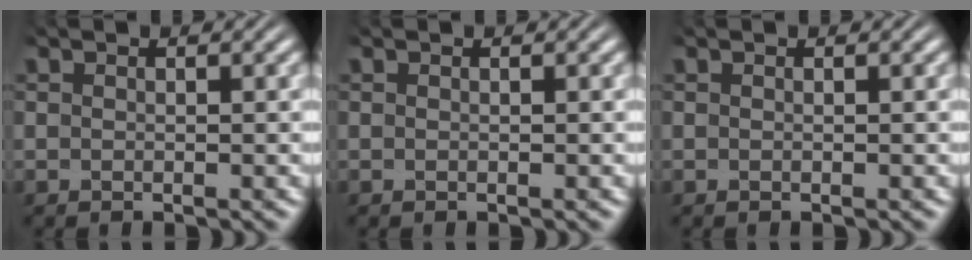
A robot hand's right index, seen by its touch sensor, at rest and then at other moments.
{"total": 0.0}
{"total": 0.0}